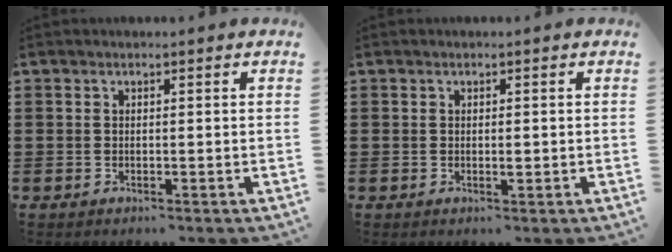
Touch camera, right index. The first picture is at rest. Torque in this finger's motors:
{"motor_torque": [-0.04, 0.13, 0.07, 0.01]}